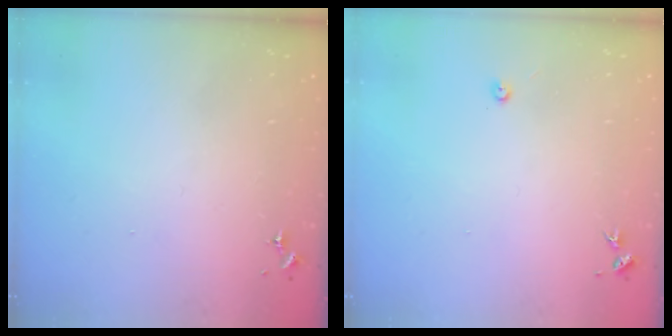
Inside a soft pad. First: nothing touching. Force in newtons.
{"total": 3.0, "press": 3.0, "slide": 0.4}